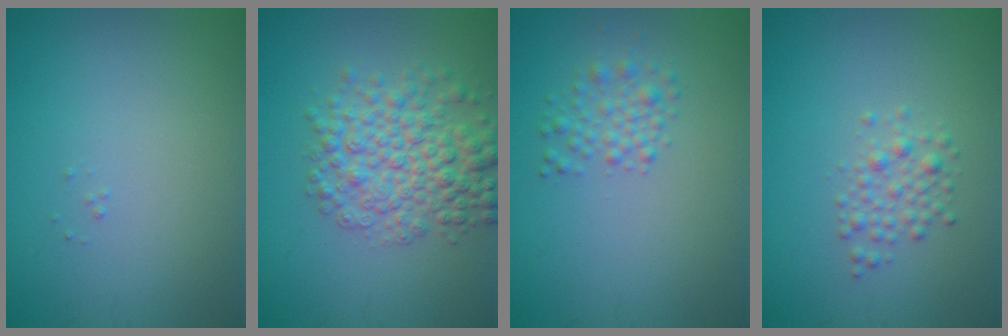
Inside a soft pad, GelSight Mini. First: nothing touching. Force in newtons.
{"total": 5.9, "press": 5.9, "slide": 0.1}
{"total": 1.9, "press": 1.9, "slide": 0.0}
{"total": 1.9, "press": 1.9, "slide": 0.1}